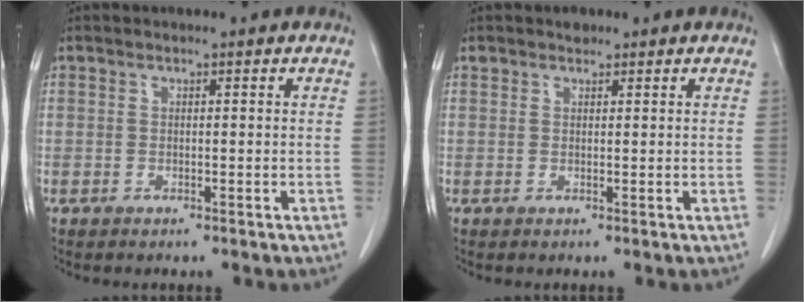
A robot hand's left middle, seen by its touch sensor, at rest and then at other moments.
{"total": 1.1, "force": [0.9, 0.6, 0.2], "torque": [-0.006, 0.008, 0.014]}